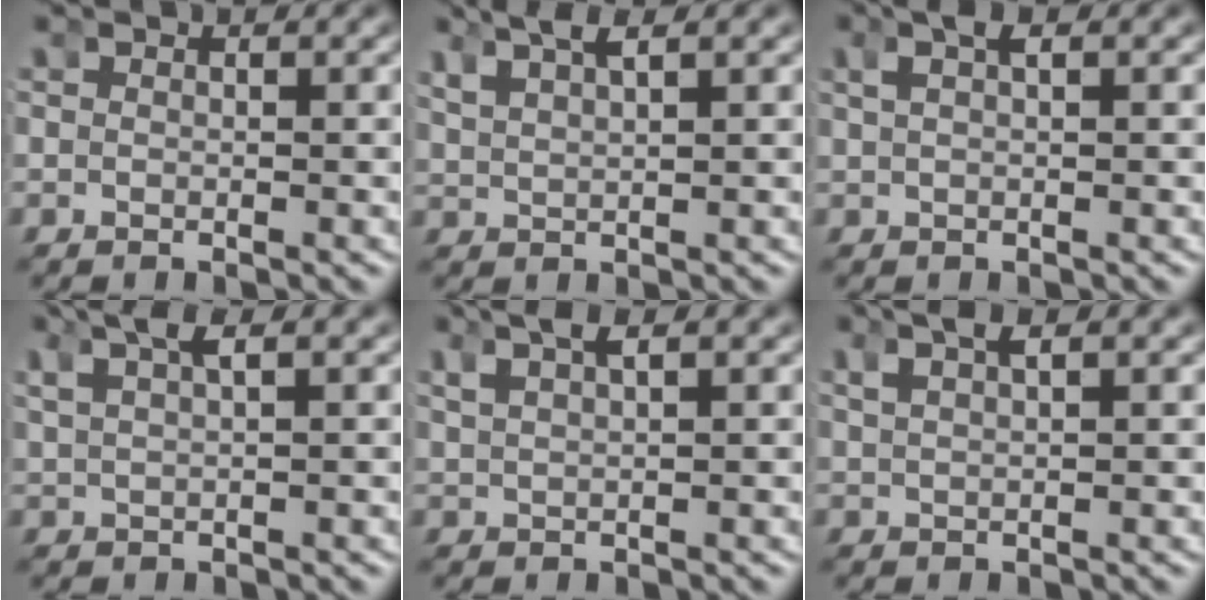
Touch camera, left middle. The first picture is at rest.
{"total": 3.8, "force": [3.3, 0.2, 2.0], "torque": [-0.031, 0.013, 0.063]}
{"total": 1.8, "force": [1.2, -0.4, 1.4], "torque": [-0.014, 0.012, 0.024]}
{"total": 3.6, "force": [2.6, 0.0, 2.5], "torque": [-0.037, 0.013, 0.052]}
{"total": 3.1, "force": [2.4, -0.2, 1.9], "torque": [-0.026, 0.011, 0.050]}
{"total": 2.5, "force": [2.0, -0.4, 1.6], "torque": [-0.019, 0.012, 0.041]}